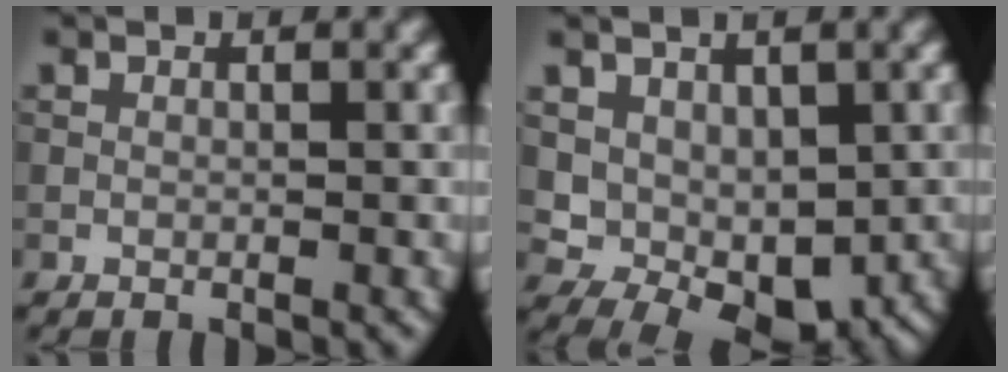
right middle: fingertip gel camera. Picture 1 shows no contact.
{"total": 4.9, "force": [0.5, 3.6, 3.3], "torque": [-0.058, -0.017, 0.017]}